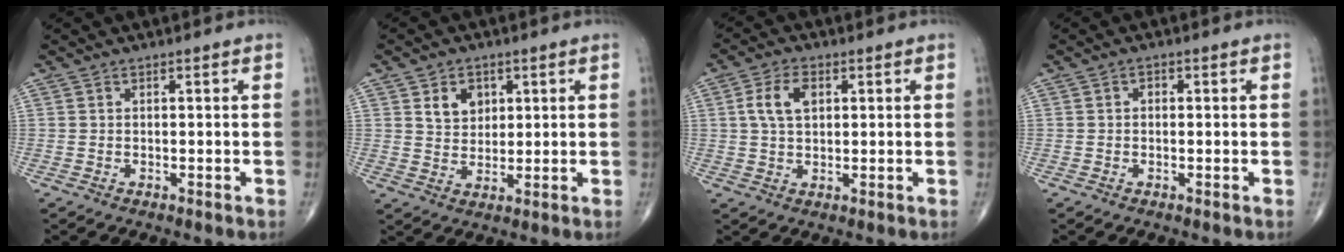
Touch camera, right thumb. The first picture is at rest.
{"total": 5.6, "force": [2.2, 4.3, 2.8], "torque": [-0.022, -0.013, 0.040]}
{"total": 6.2, "force": [1.6, 3.7, 4.7], "torque": [-0.092, 0.006, 0.028]}
{"total": 1.1, "force": [0.1, 0.8, 0.7], "torque": [-0.006, 0.005, -0.001]}